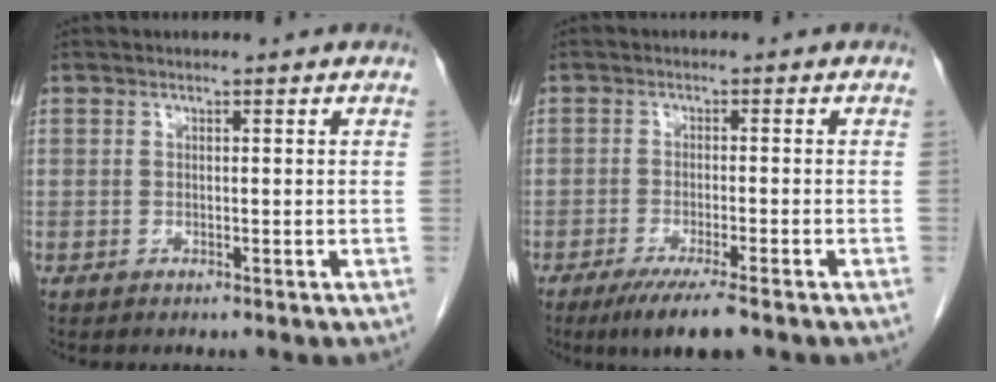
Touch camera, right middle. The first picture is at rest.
{"total": 6.6, "force": [-4.6, 0.3, 4.8], "torque": [-0.081, -0.019, -0.072]}